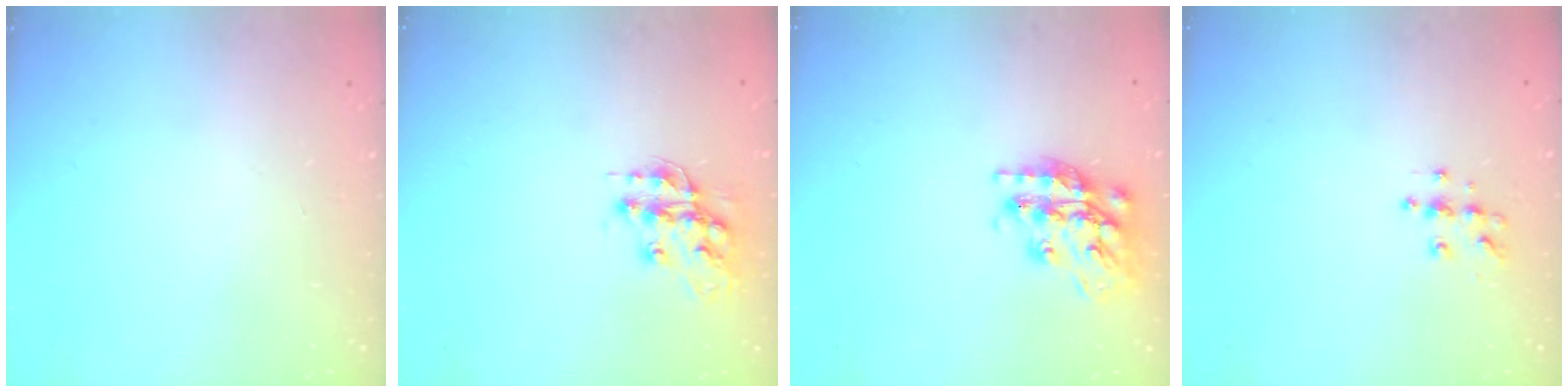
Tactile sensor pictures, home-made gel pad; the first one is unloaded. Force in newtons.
{"total": 13.5, "press": 13.5, "slide": 0.8}
{"total": 17.8, "press": 17.7, "slide": 1.3}
{"total": 5.4, "press": 5.4, "slide": 0.4}